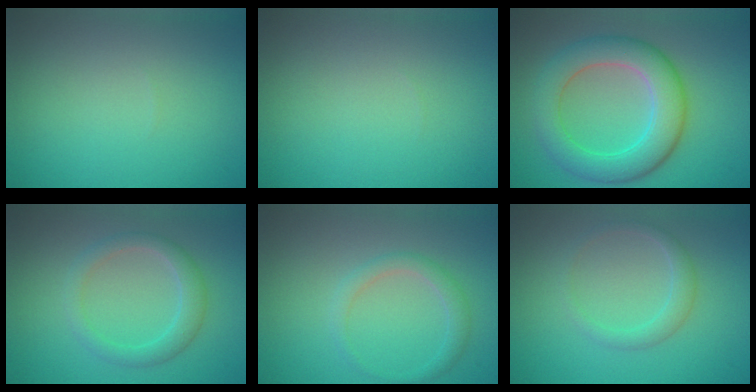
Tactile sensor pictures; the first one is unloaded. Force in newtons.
{"total": 0.0}
{"total": 6.6, "press": 6.6, "slide": 0.1}
{"total": 2.6, "press": 2.6, "slide": 0.1}
{"total": 1.7, "press": 1.7, "slide": 0.1}
{"total": 1.8, "press": 1.8, "slide": 0.0}